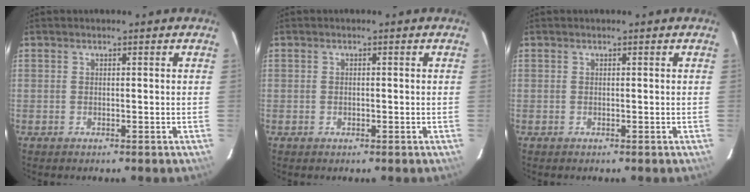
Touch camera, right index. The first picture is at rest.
{"total": 0.6, "force": [-0.1, 0.6, 0.1], "torque": [0.001, 0.000, -0.001]}
{"total": 0.0}